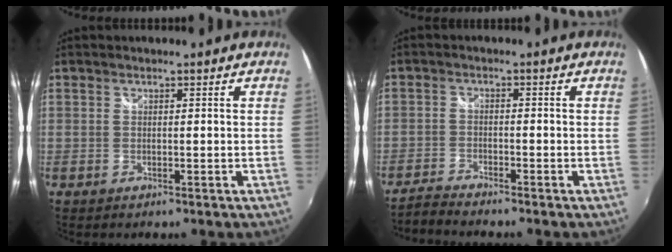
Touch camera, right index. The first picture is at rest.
{"total": 3.9, "force": [-3.8, 0.3, 0.9], "torque": [-0.036, -0.009, -0.077]}